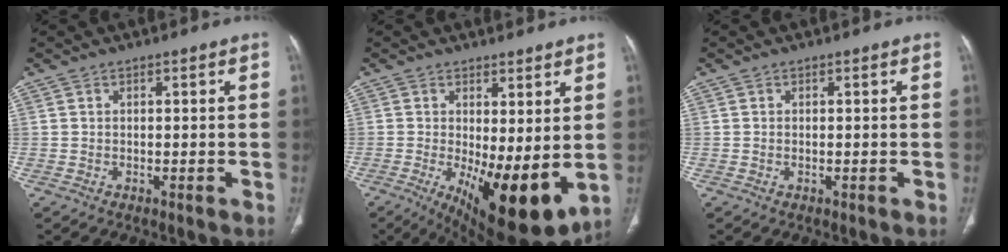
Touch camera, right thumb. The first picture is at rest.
{"total": 14.5, "force": [-1.6, 5.2, 13.5], "torque": [-0.205, -0.034, -0.004]}
{"total": 0.0}